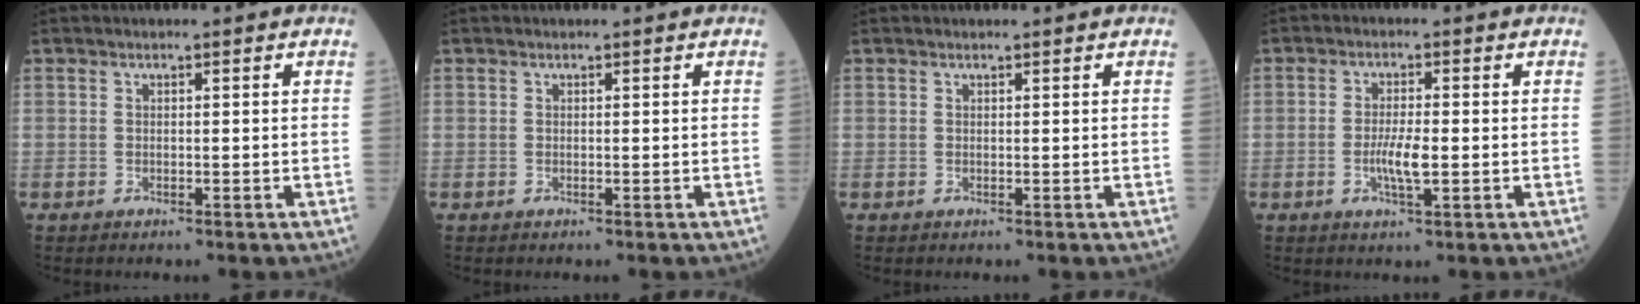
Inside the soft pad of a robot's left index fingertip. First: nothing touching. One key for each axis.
{"total": 0.0}
{"total": 0.7, "fx": 0.6, "fy": 0.0, "fz": 0.2, "tx": -0.009, "ty": 0.002, "tz": 0.011}
{"total": 3.9, "fx": -0.7, "fy": 0.5, "fz": 3.8, "tx": -0.078, "ty": -0.005, "tz": -0.012}